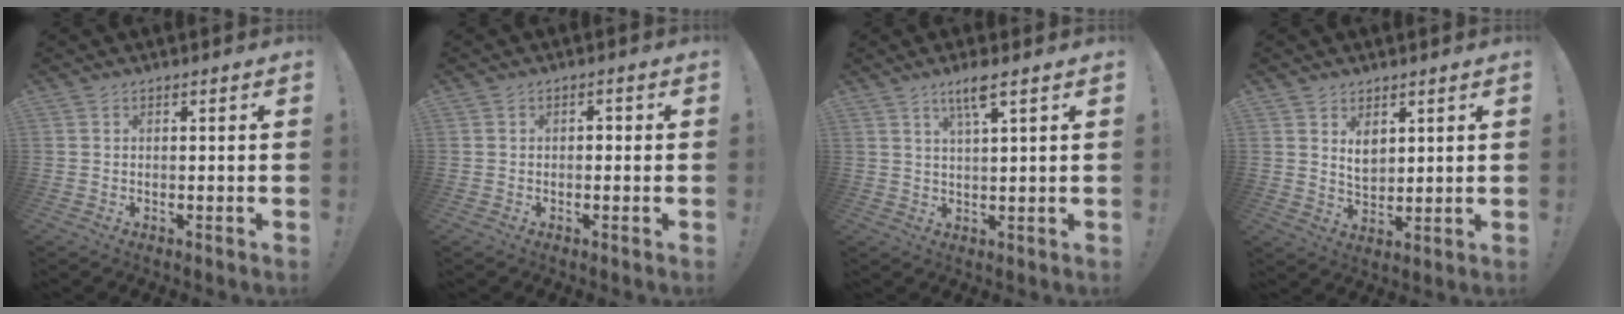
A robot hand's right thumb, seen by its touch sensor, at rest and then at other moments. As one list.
[{"total": 1.6, "force": [-0.9, 1.1, 0.6], "torque": [-0.017, 0.008, -0.017]}, {"total": 6.0, "force": [3.5, 0.6, 4.9], "torque": [-0.087, -0.005, 0.054]}, {"total": 5.3, "force": [2.9, 3.6, 2.5], "torque": [-0.034, -0.020, 0.053]}]